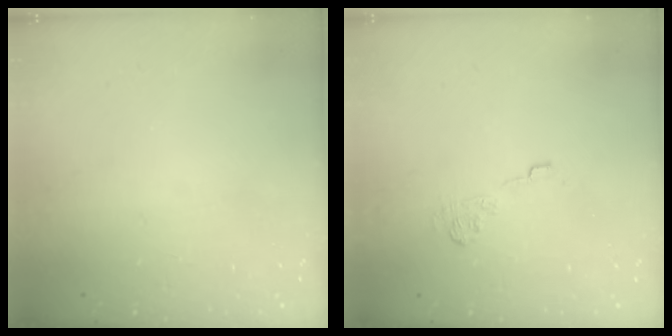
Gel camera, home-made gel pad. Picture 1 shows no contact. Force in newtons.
{"total": 8.0, "press": 7.9, "slide": 1.0}